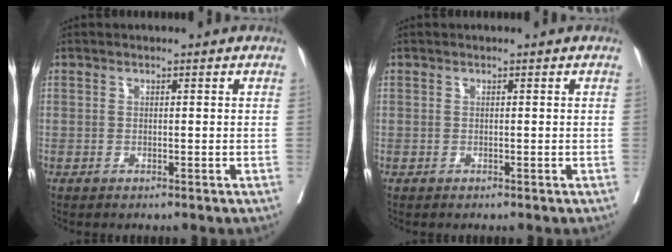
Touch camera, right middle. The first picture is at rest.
{"total": 0.0}